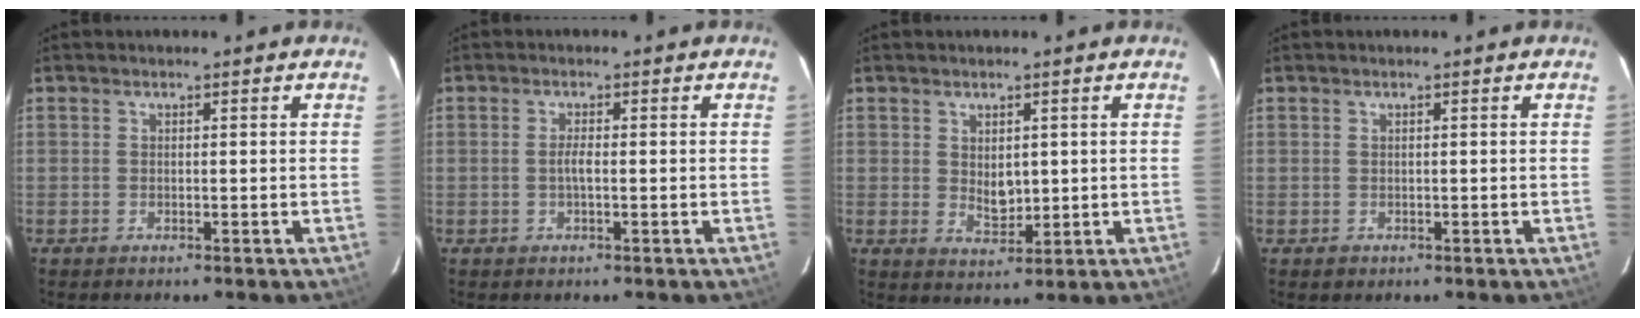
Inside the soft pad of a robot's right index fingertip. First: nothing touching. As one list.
[{"total": 1.6, "force": [-0.3, 0.2, 1.5], "torque": [-0.030, 0.001, -0.008]}, {"total": 3.9, "force": [0.9, 2.7, 2.7], "torque": [-0.041, -0.002, 0.021]}, {"total": 1.2, "force": [-0.1, 1.2, 0.1], "torque": [0.001, 0.001, 0.002]}]